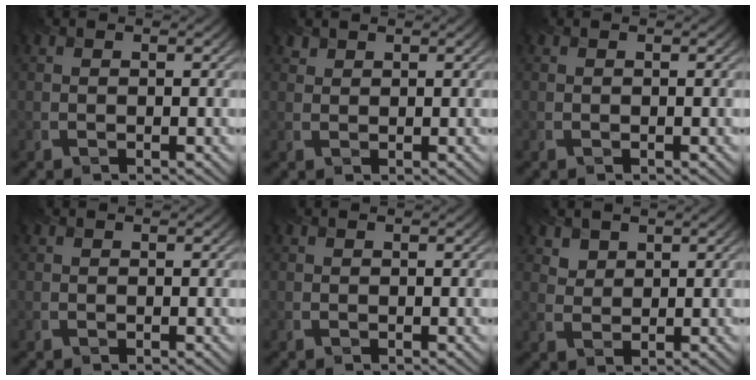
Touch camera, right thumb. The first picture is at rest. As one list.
[{"total": 1.1, "force": [1.0, 0.5, 0.1], "torque": [-0.005, 0.000, 0.023]}, {"total": 0.0}, {"total": 0.0}, {"total": 0.0}, {"total": 2.4, "force": [1.7, 1.6, 0.6], "torque": [-0.023, -0.010, 0.040]}]